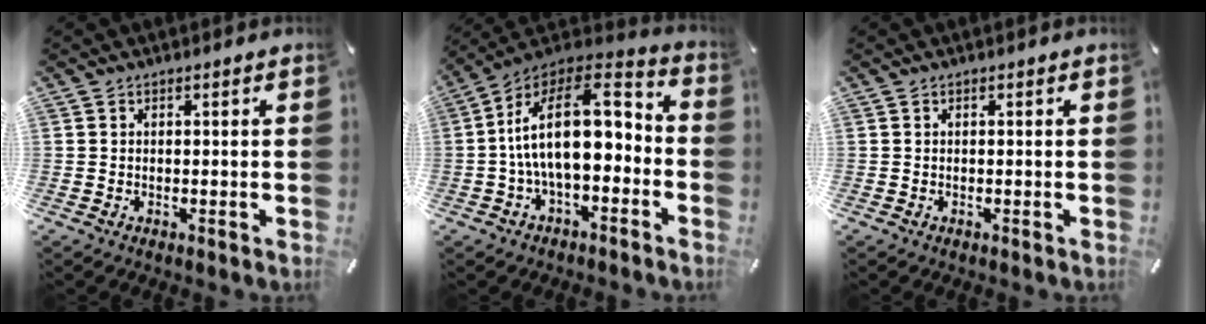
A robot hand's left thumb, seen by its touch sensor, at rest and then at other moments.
{"total": 18.0, "force": [0.0, 10.1, 14.9], "torque": [-0.270, 0.005, 0.000]}
{"total": 0.0}